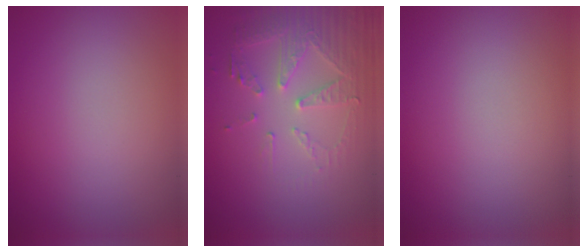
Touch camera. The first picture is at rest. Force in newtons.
{"total": 5.2, "press": 3.6, "slide": 3.8}
{"total": 0.0}